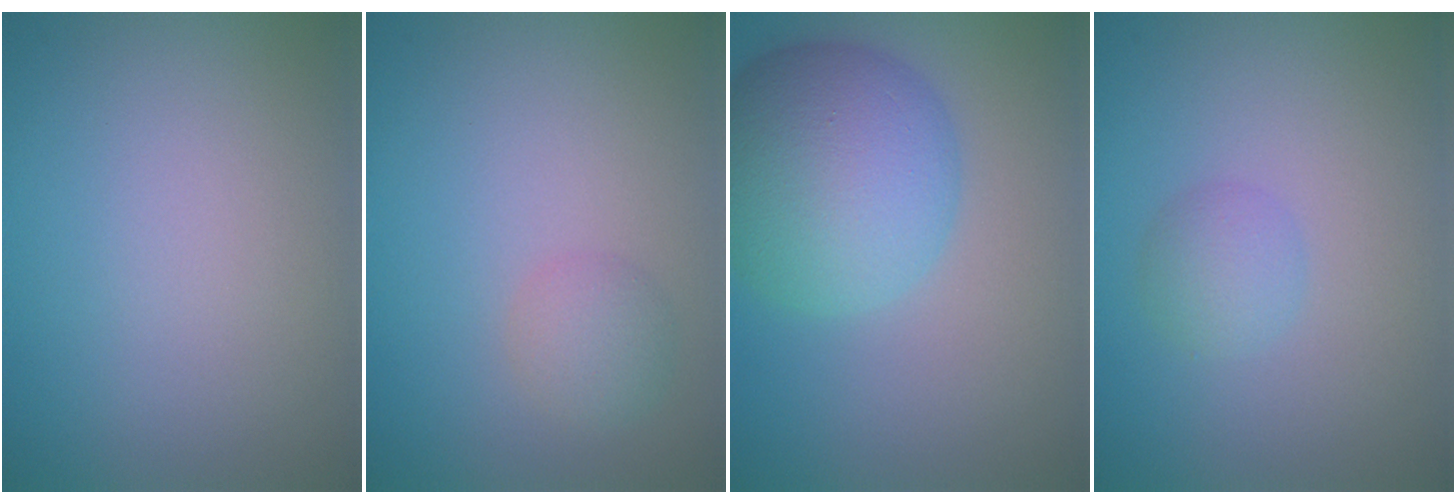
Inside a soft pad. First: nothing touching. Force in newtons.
{"total": 1.9, "press": 1.8, "slide": 0.1}
{"total": 8.9, "press": 8.9, "slide": 0.2}
{"total": 1.8, "press": 1.8, "slide": 0.0}